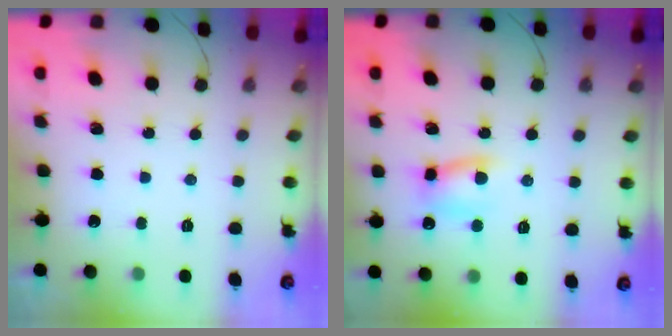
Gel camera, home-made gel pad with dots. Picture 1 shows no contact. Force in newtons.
{"total": 7.7, "press": 7.7, "slide": 0.4}